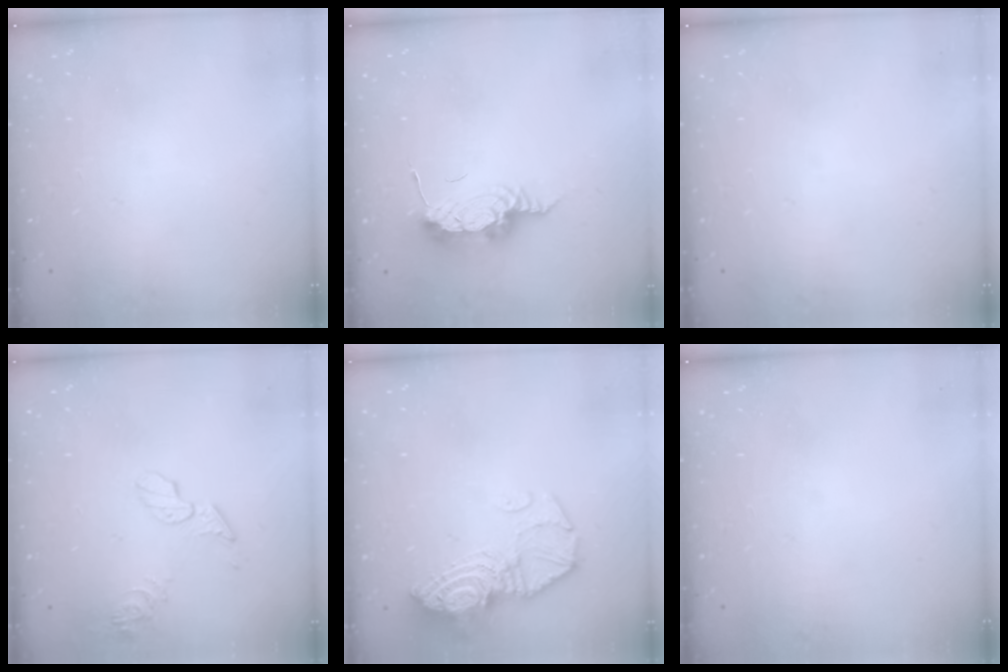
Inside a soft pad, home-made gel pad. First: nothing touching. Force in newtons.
{"total": 14.0, "press": 10.6, "slide": 9.1}
{"total": 0.0}
{"total": 7.4, "press": 7.4, "slide": 0.2}
{"total": 12.5, "press": 12.4, "slide": 1.2}
{"total": 0.0}